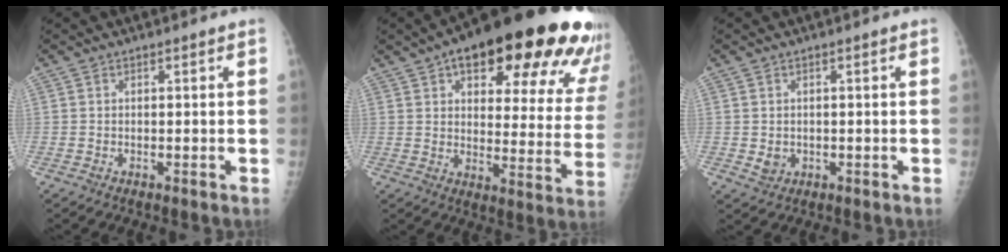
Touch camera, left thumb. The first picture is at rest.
{"total": 29.9, "force": [17.9, 10.5, 21.5], "torque": [-0.237, -0.035, 0.234]}
{"total": 2.2, "force": [-0.3, 2.0, 0.9], "torque": [-0.005, -0.001, 0.003]}